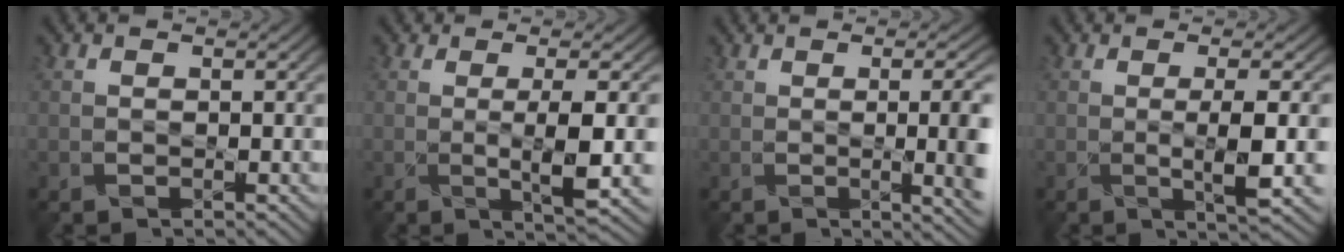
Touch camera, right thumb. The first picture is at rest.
{"total": 4.7, "force": [0.0, 0.3, 4.7], "torque": [-0.080, 0.000, 0.008]}
{"total": 7.6, "force": [-0.1, 1.8, 7.3], "torque": [-0.073, 0.011, 0.006]}
{"total": 4.4, "force": [-0.2, 0.0, 4.4], "torque": [-0.074, 0.003, 0.004]}